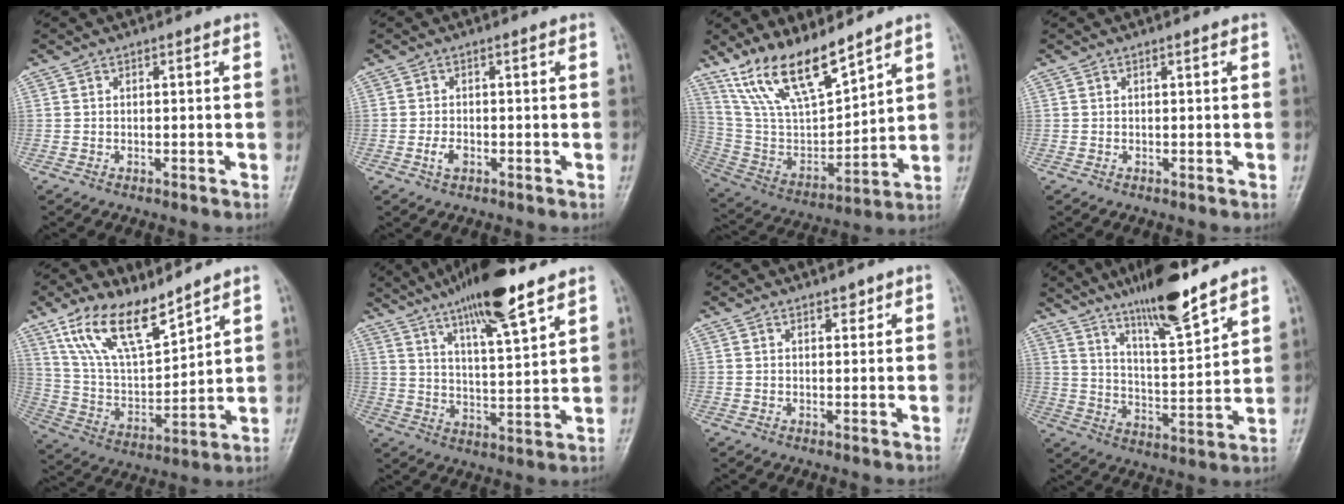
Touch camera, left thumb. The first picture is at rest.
{"total": 2.1, "force": [-0.8, 1.2, 1.5], "torque": [-0.031, 0.004, -0.015]}
{"total": 16.8, "force": [12.6, 5.4, 9.8], "torque": [-0.151, -0.060, 0.253]}
{"total": 0.0}
{"total": 15.2, "force": [10.8, 5.7, 9.1], "torque": [-0.141, -0.054, 0.219]}
{"total": 15.1, "force": [10.5, 2.5, 10.6], "torque": [-0.168, -0.049, 0.179]}
{"total": 1.5, "force": [1.1, 0.7, 0.6], "torque": [0.001, -0.006, 0.014]}
{"total": 14.0, "force": [10.9, 1.7, 8.6], "torque": [-0.135, -0.068, 0.190]}